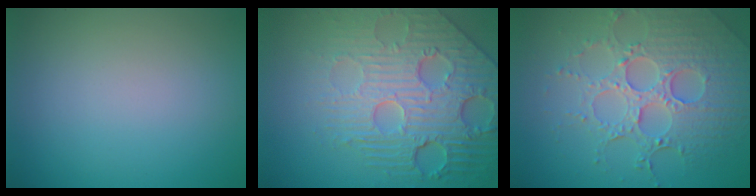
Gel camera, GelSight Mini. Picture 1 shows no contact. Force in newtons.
{"total": 8.7, "press": 6.0, "slide": 6.3}
{"total": 6.7, "press": 5.2, "slide": 4.2}